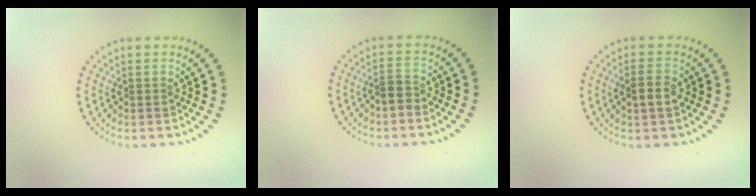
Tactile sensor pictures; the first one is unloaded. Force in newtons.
{"total": 1.2, "press": 0.9, "slide": 0.7}
{"total": 2.1, "press": 2.0, "slide": 0.5}